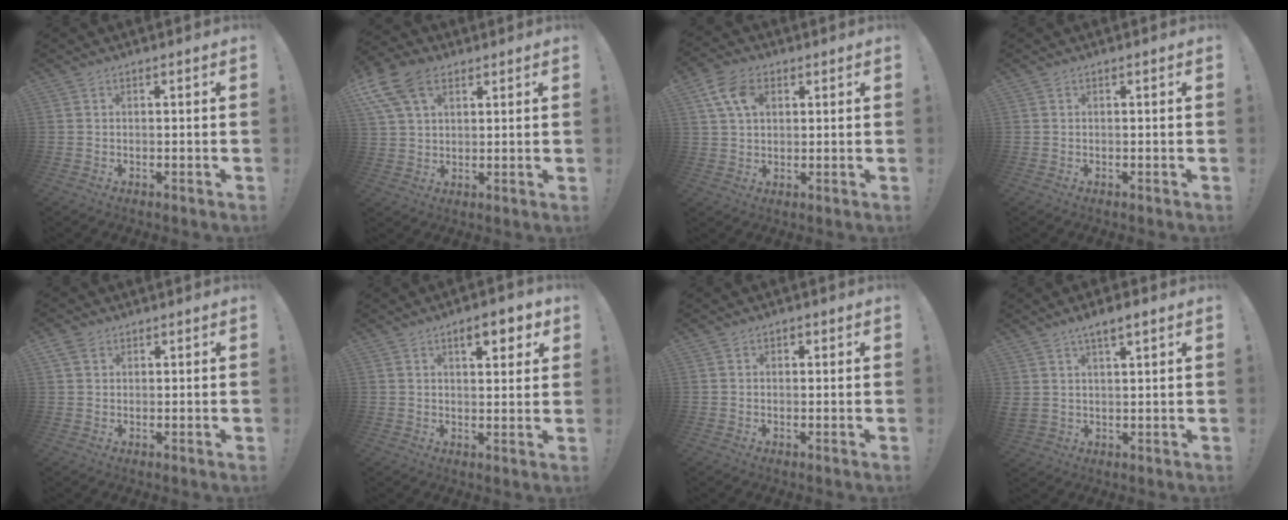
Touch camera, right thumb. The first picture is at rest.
{"total": 12.4, "force": [6.0, 7.6, 7.7], "torque": [-0.150, -0.015, 0.117]}
{"total": 9.2, "force": [3.3, 6.3, 5.9], "torque": [-0.118, 0.007, 0.067]}
{"total": 0.0}
{"total": 3.3, "force": [1.8, 2.1, 1.7], "torque": [-0.029, -0.001, 0.036]}
{"total": 7.2, "force": [3.9, 2.7, 5.4], "torque": [-0.069, -0.012, 0.063]}
{"total": 1.0, "force": [0.2, 0.8, 0.4], "torque": [0.001, 0.000, 0.002]}
{"total": 5.4, "force": [3.1, 1.9, 4.0], "torque": [-0.054, -0.016, 0.055]}